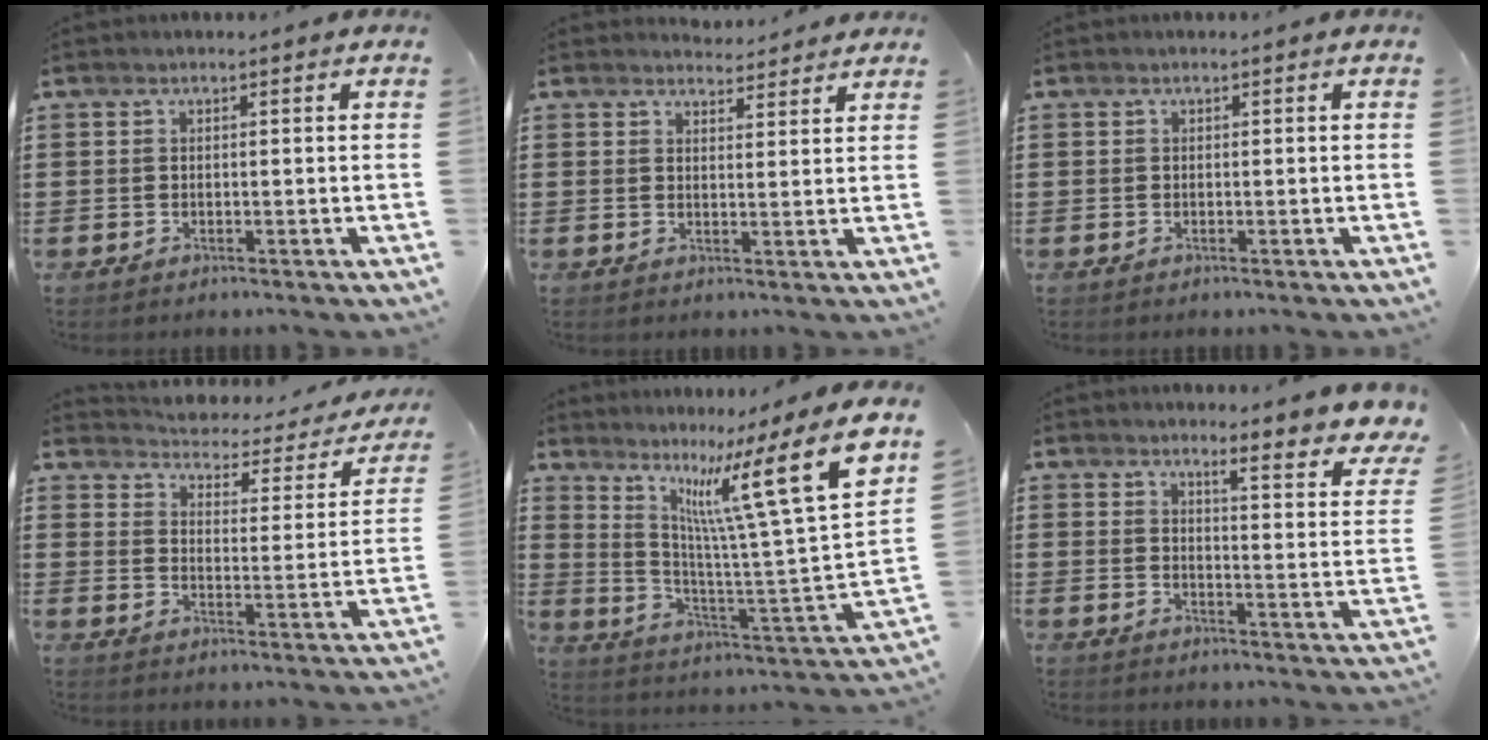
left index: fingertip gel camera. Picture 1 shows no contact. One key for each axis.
{"total": 3.2, "fx": 3.1, "fy": 0.6, "fz": 0.1, "tx": -0.003, "ty": -0.012, "tz": 0.058}
{"total": 0.0}
{"total": 2.8, "fx": 2.7, "fy": 0.7, "fz": 0.4, "tx": -0.028, "ty": -0.024, "tz": 0.037}
{"total": 15.1, "fx": 8.0, "fy": 1.0, "fz": 12.7, "tx": -0.232, "ty": -0.059, "tz": 0.114}
{"total": 4.6, "fx": 4.1, "fy": -0.3, "fz": 2.2, "tx": -0.048, "ty": -0.037, "tz": 0.060}